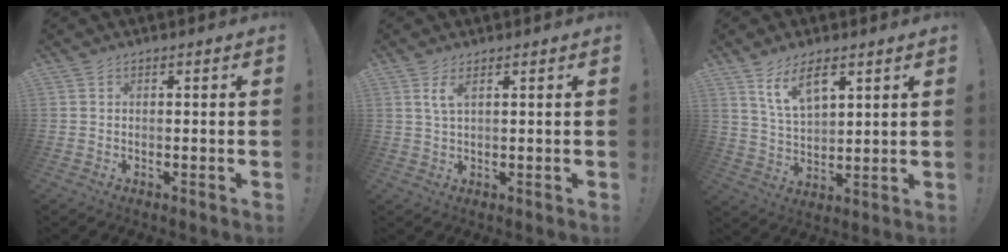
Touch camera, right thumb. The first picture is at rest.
{"total": 2.9, "force": [1.6, 0.5, 2.4], "torque": [-0.042, -0.004, 0.026]}
{"total": 9.7, "force": [6.2, 4.2, 6.2], "torque": [-0.111, -0.024, 0.116]}